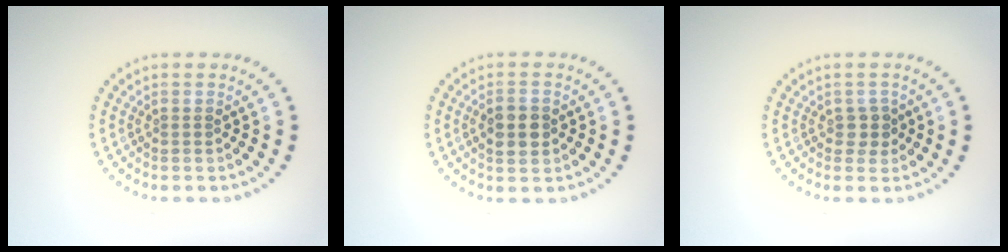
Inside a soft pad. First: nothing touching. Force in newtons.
{"total": 2.8, "press": 2.8, "slide": 0.2}
{"total": 1.5, "press": 1.3, "slide": 0.8}